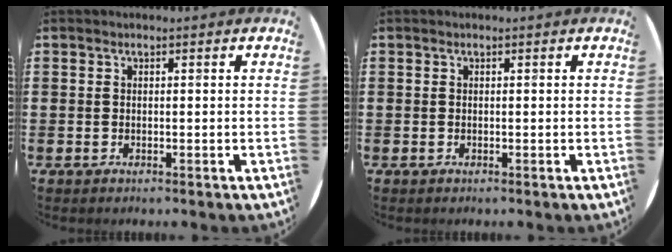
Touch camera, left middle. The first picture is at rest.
{"total": 0.0}